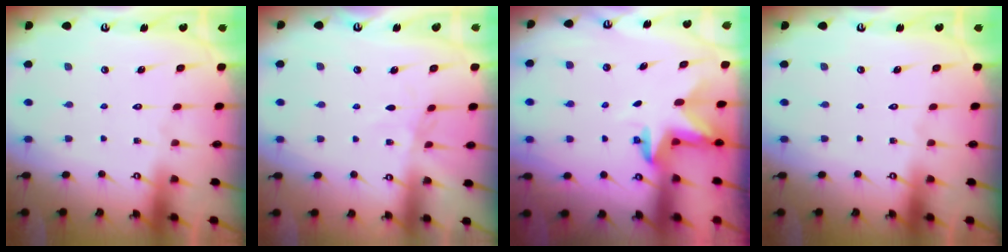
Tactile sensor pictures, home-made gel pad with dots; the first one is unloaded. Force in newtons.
{"total": 1.4, "press": 1.3, "slide": 0.3}
{"total": 2.9, "press": 2.9, "slide": 0.1}
{"total": 0.0}